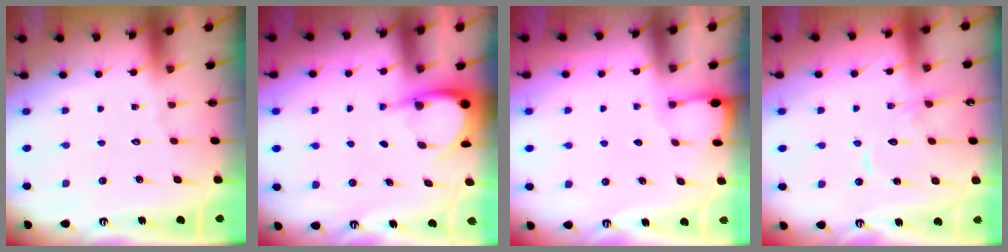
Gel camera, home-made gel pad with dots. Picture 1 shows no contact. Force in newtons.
{"total": 4.2, "press": 4.2, "slide": 0.4}
{"total": 2.0, "press": 2.0, "slide": 0.2}
{"total": 12.2, "press": 12.1, "slide": 1.1}